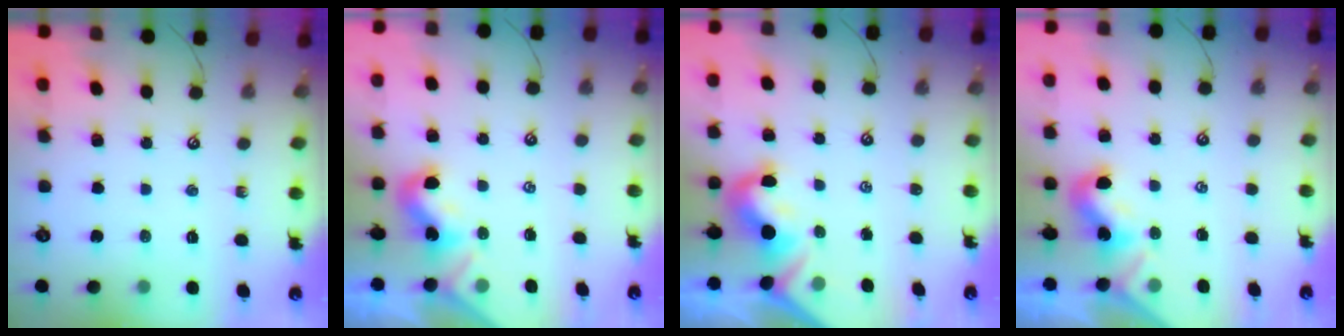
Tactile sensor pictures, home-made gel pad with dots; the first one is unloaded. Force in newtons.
{"total": 1.8, "press": 1.8, "slide": 0.5}
{"total": 6.0, "press": 5.9, "slide": 1.0}
{"total": 1.9, "press": 1.9, "slide": 0.4}